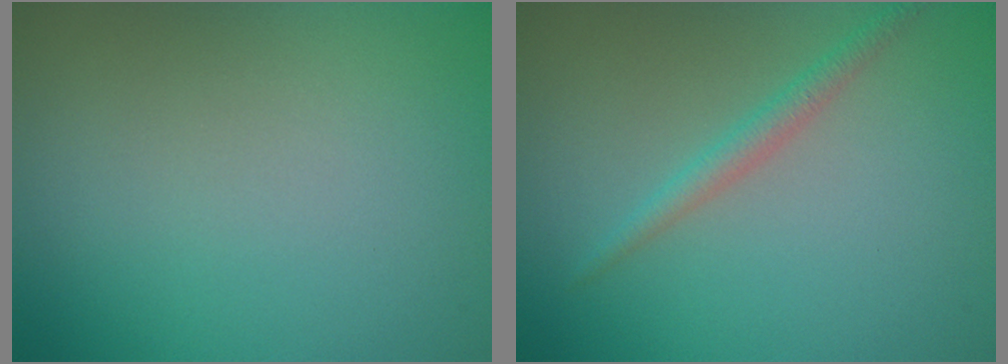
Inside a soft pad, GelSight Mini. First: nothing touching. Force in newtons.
{"total": 1.6, "press": 1.6, "slide": 0.1}